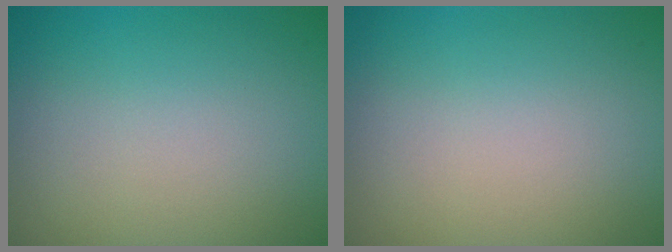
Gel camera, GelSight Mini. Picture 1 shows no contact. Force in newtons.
{"total": 0.0}